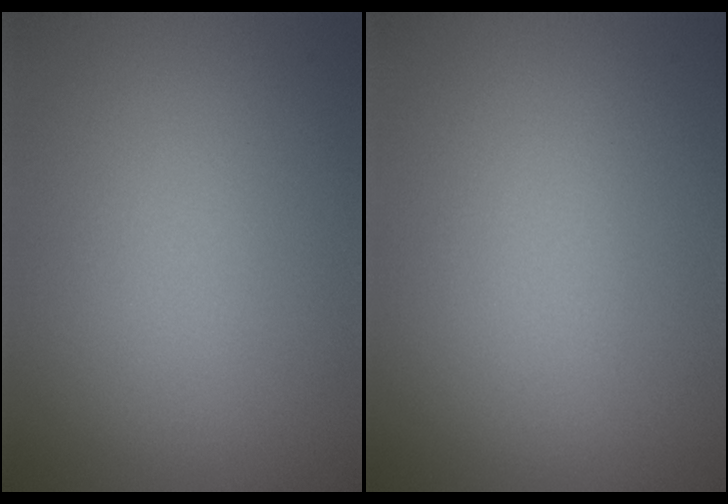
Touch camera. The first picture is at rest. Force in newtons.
{"total": 0.0}